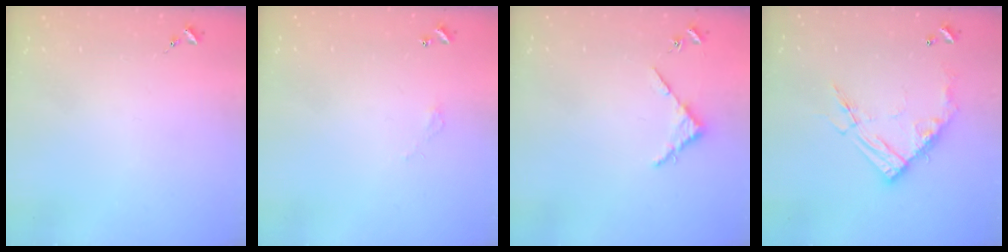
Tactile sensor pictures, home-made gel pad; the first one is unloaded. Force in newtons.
{"total": 2.7, "press": 2.7, "slide": 0.2}
{"total": 3.4, "press": 3.4, "slide": 0.4}
{"total": 16.0, "press": 15.9, "slide": 1.5}